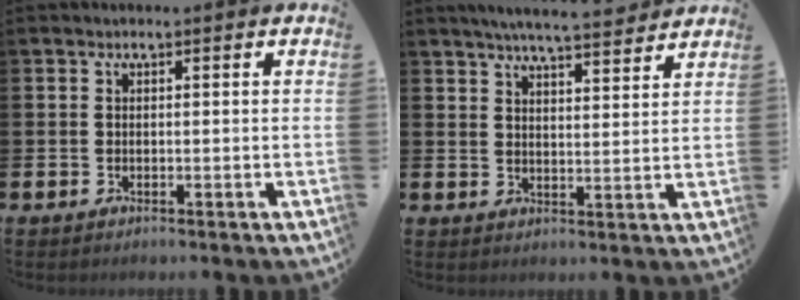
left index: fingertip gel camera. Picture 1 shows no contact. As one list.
[{"total": 5.6, "force": [5.5, 0.0, 1.4], "torque": [-0.041, -0.027, 0.096]}]